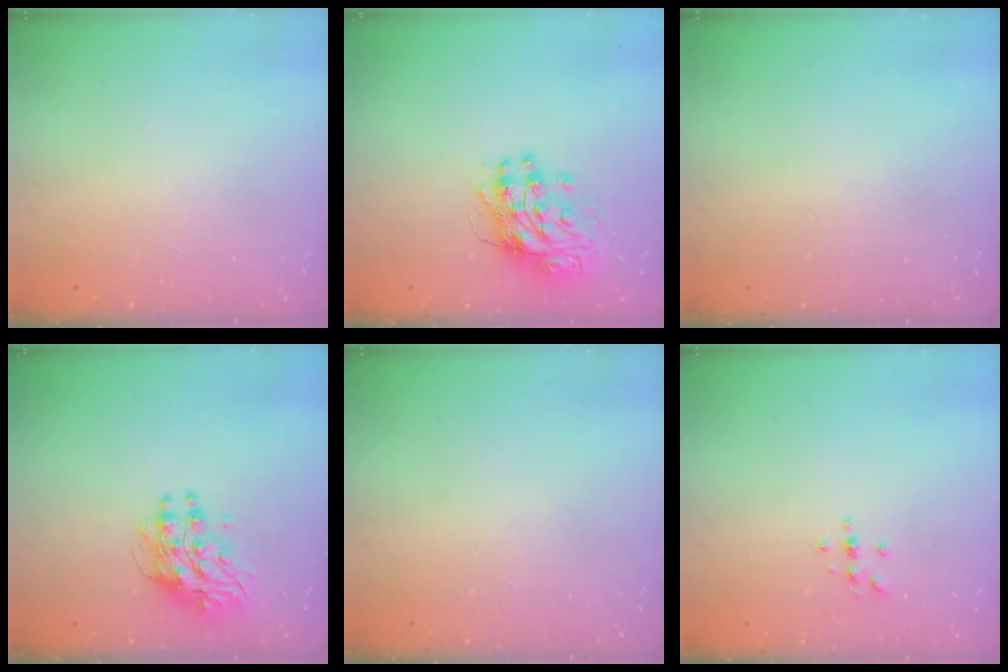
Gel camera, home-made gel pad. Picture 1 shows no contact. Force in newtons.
{"total": 11.6, "press": 11.6, "slide": 1.2}
{"total": 0.0}
{"total": 9.4, "press": 9.3, "slide": 0.9}
{"total": 0.0}
{"total": 3.4, "press": 3.4, "slide": 0.4}